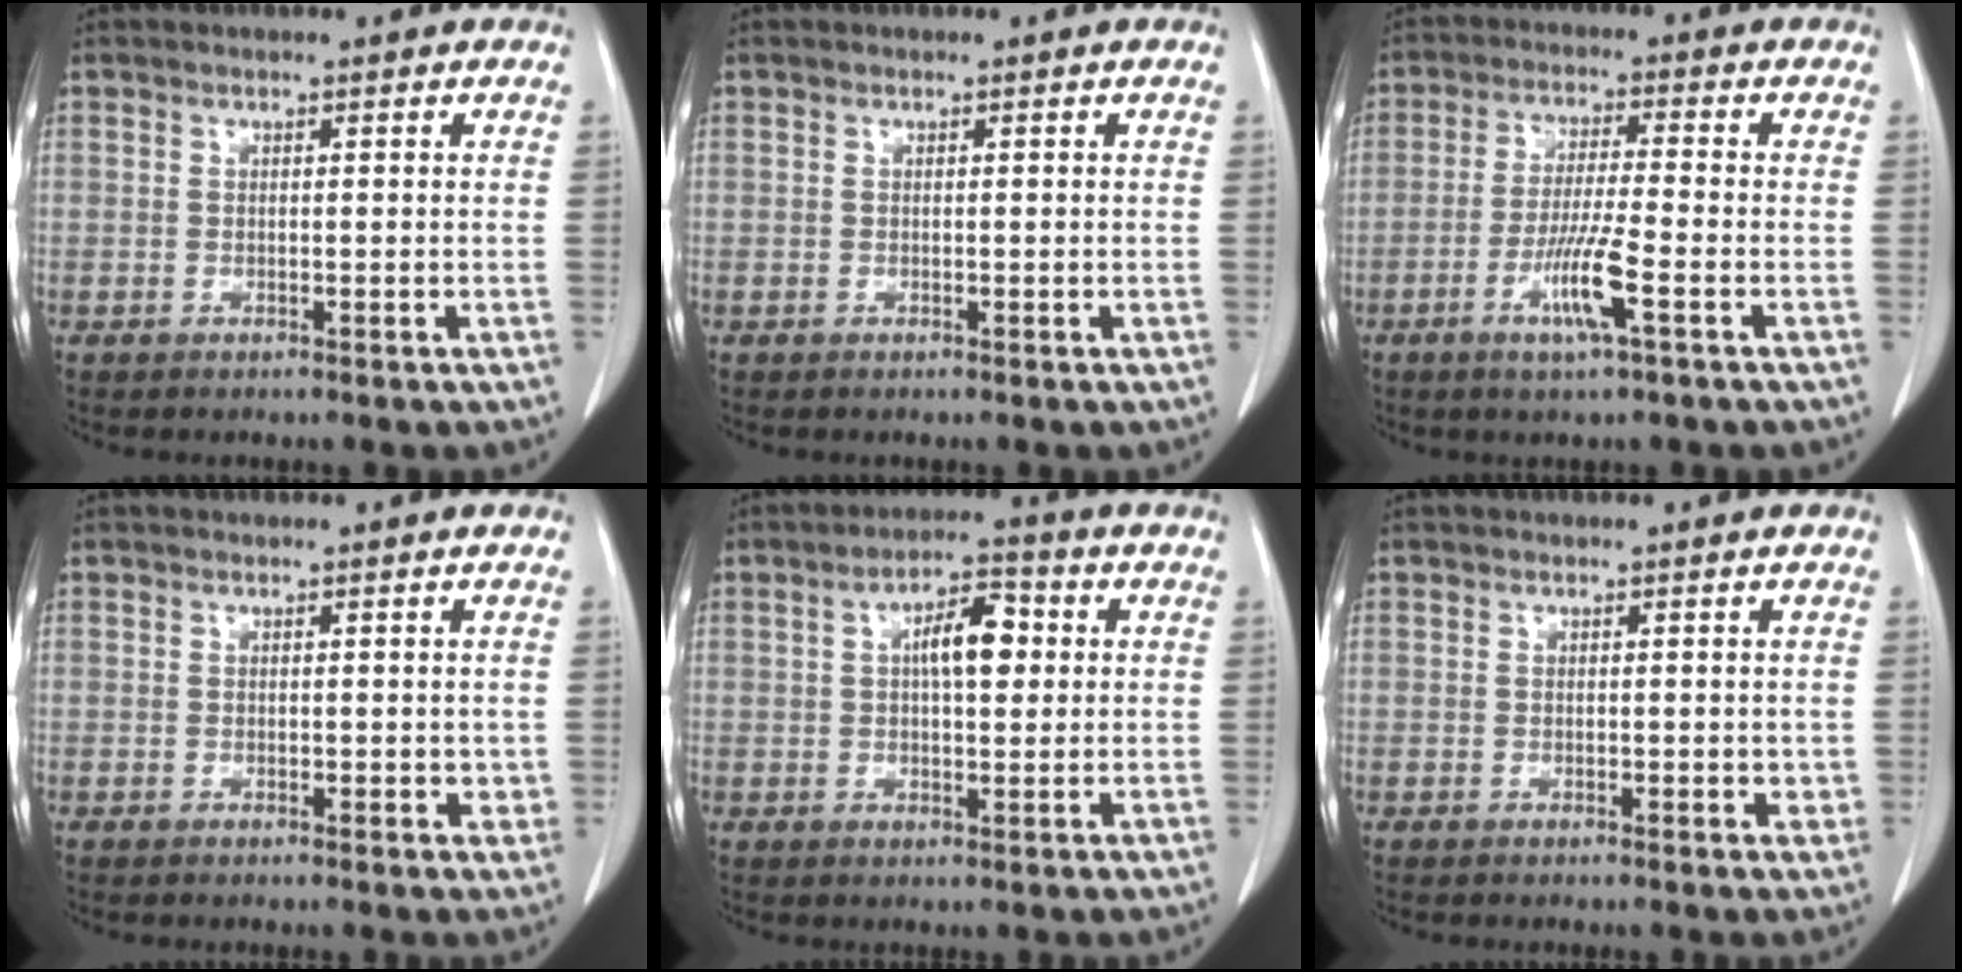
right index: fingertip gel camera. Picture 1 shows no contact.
{"total": 0.0}
{"total": 7.4, "force": [-3.1, -0.1, 6.7], "torque": [-0.130, -0.011, -0.059]}
{"total": 1.9, "force": [0.2, 1.2, 1.5], "torque": [-0.014, -0.002, 0.005]}
{"total": 6.8, "force": [1.3, 2.5, 6.2], "torque": [-0.105, 0.015, 0.021]}
{"total": 1.6, "force": [0.2, 1.0, 1.3], "torque": [-0.012, -0.002, 0.005]}